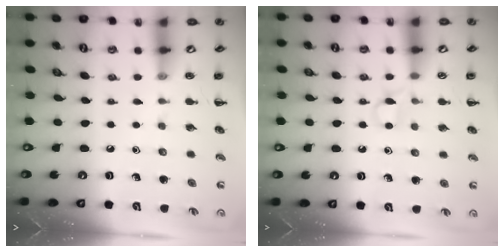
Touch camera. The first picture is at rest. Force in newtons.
{"total": 3.6, "press": 3.3, "slide": 1.3}